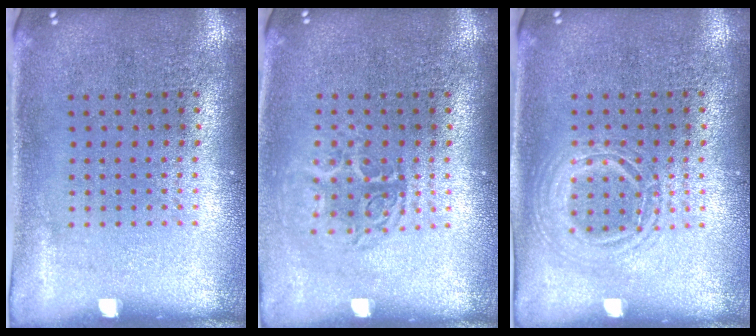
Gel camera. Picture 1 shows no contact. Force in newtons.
{"total": 1.5, "press": 1.2, "slide": 0.8}
{"total": 1.1, "press": 1.1, "slide": 0.1}